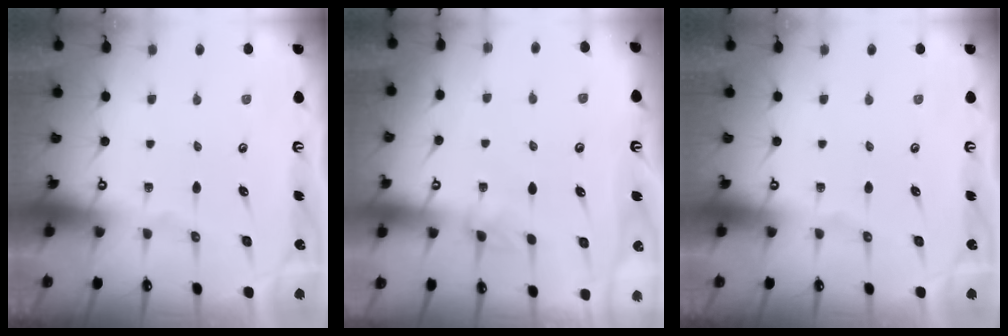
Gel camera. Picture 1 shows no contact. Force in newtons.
{"total": 2.5, "press": 2.5, "slide": 0.5}
{"total": 0.0}